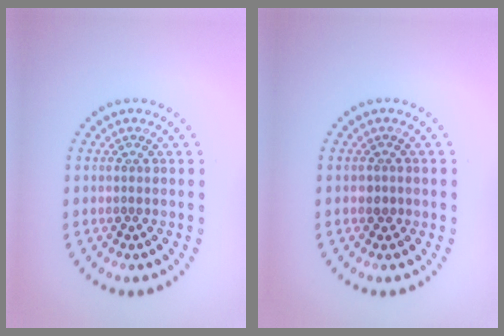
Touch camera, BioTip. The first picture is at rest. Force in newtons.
{"total": 1.0, "press": 0.8, "slide": 0.5}